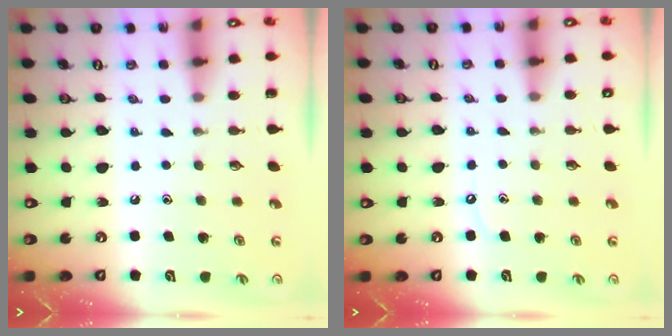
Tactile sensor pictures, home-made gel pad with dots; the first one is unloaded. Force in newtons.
{"total": 3.1, "press": 3.1, "slide": 0.5}